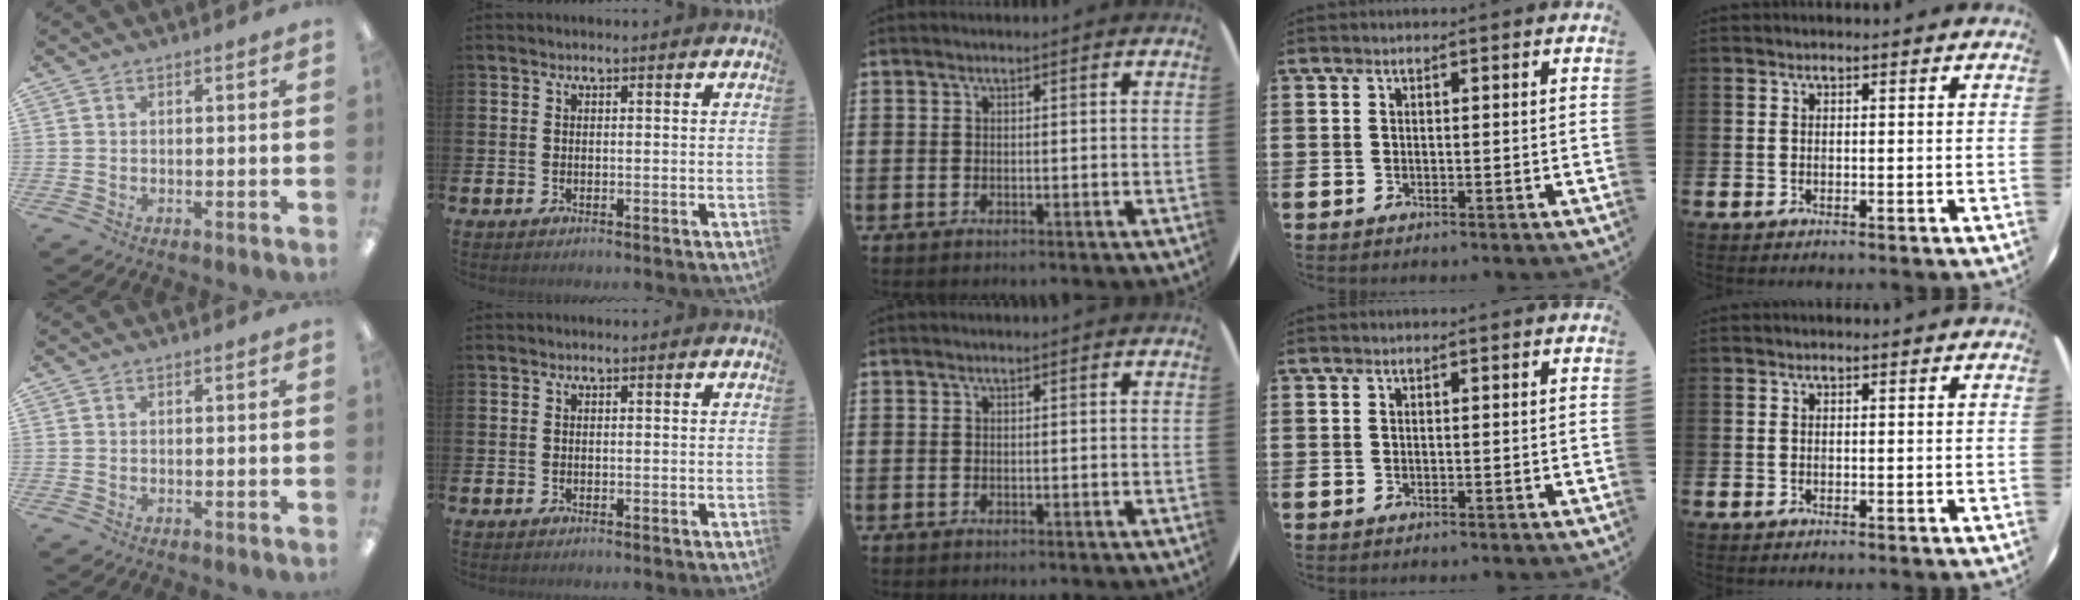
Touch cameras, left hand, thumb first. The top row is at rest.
{}